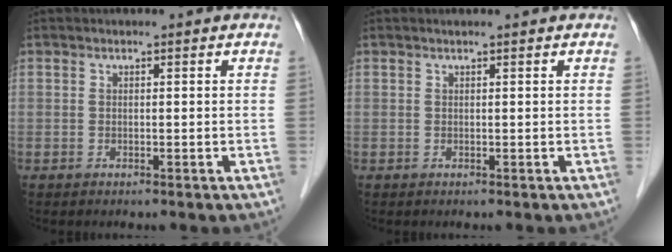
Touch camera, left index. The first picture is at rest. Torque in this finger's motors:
{"motor_torque": [-0.26, -0.25, -0.21, 0.01]}